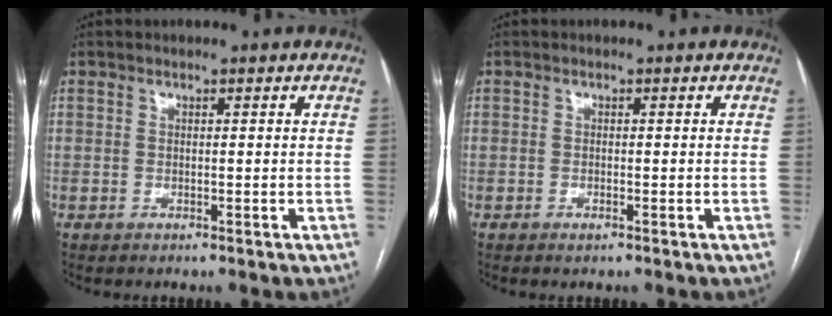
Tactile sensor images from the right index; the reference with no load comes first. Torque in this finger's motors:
{"motor_torque": [0.32, -0.03, 0.07, 0.01]}